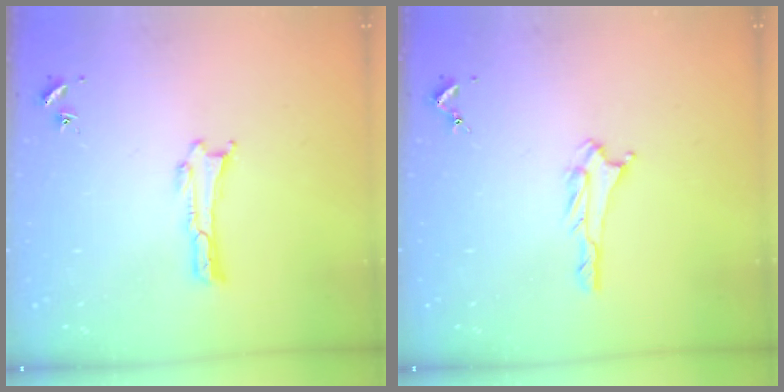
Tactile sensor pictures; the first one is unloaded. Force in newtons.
{"total": 2.3, "press": 2.2, "slide": 0.3}